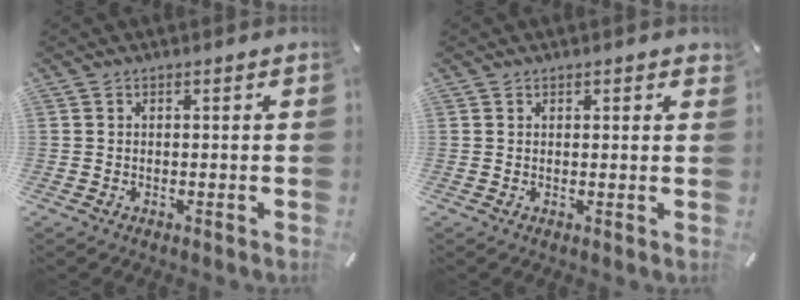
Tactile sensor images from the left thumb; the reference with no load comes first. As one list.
[{"total": 0.8, "force": [0.6, 0.5, 0.4], "torque": [-0.001, -0.002, 0.009]}]